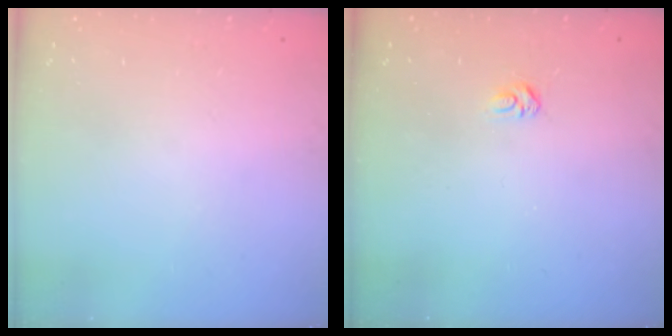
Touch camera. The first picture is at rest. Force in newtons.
{"total": 3.5, "press": 3.5, "slide": 0.4}